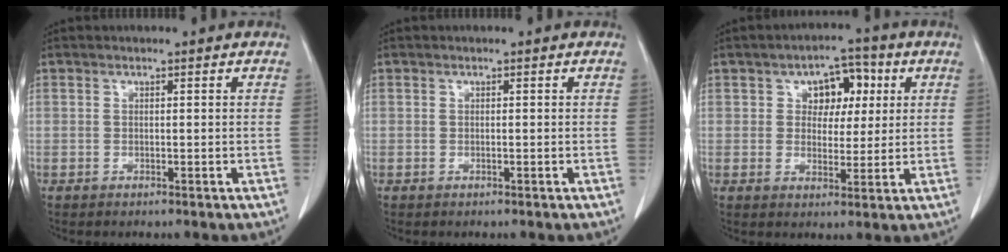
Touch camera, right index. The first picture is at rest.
{"total": 0.0}
{"total": 6.7, "force": [2.2, 4.3, 4.7], "torque": [-0.059, 0.020, 0.033]}